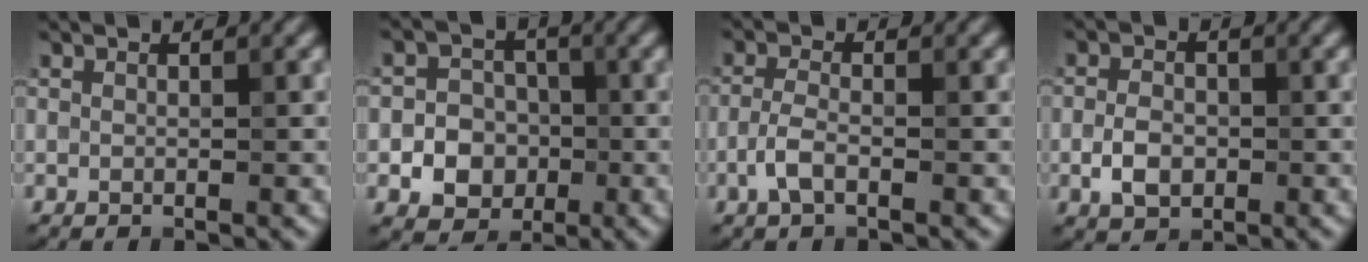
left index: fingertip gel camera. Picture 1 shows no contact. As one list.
[{"total": 5.9, "force": [-1.7, 5.2, 2.3], "torque": [-0.024, 0.010, -0.050]}, {"total": 2.2, "force": [-1.1, 0.6, 1.8], "torque": [-0.044, 0.007, -0.026]}, {"total": 2.8, "force": [-0.9, 1.8, 2.0], "torque": [-0.038, 0.004, -0.019]}]